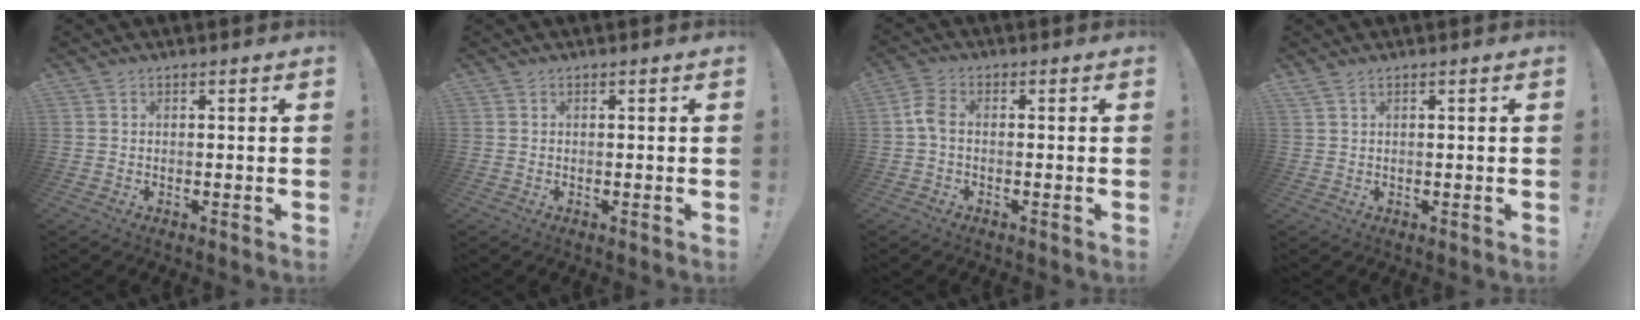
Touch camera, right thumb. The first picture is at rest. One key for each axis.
{"total": 0.0}
{"total": 4.6, "fx": -0.4, "fy": 2.6, "fz": 3.7, "tx": -0.077, "ty": 0.013, "tz": -0.005}
{"total": 1.5, "fx": 0.9, "fy": 0.2, "fz": 1.1, "tx": -0.030, "ty": 0.003, "tz": 0.019}